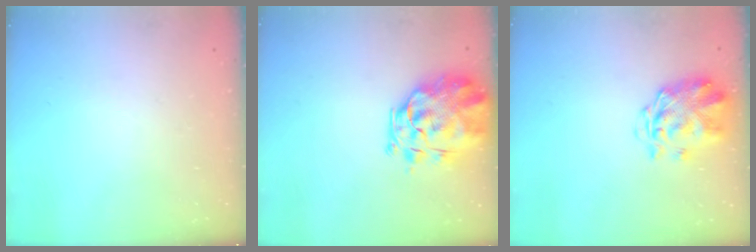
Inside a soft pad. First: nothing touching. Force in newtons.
{"total": 3.5, "press": 3.2, "slide": 1.5}
{"total": 3.4, "press": 3.0, "slide": 1.6}